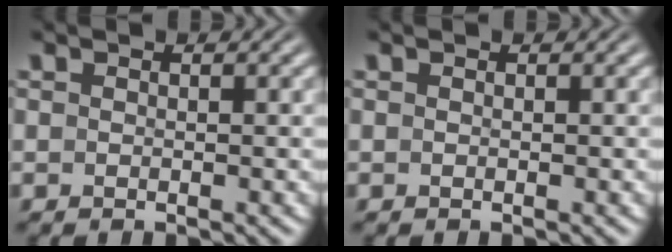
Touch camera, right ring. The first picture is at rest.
{"total": 0.0}